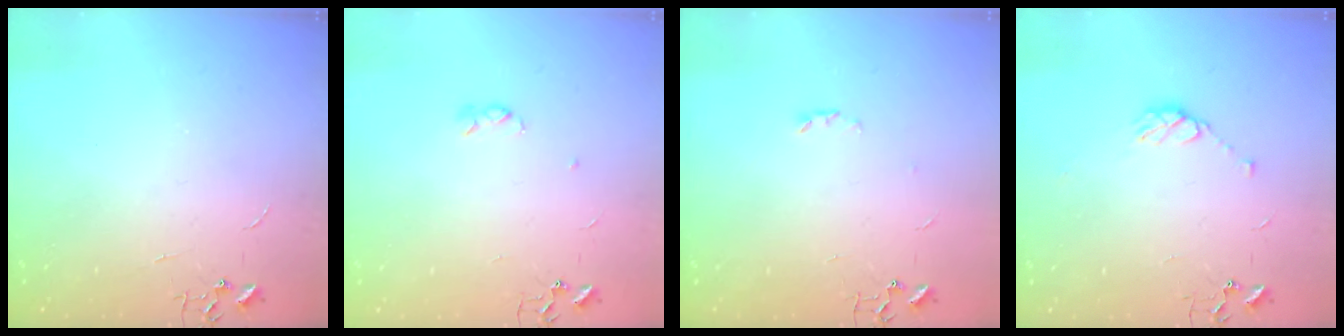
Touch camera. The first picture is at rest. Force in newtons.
{"total": 3.2, "press": 3.1, "slide": 0.6}
{"total": 2.8, "press": 2.7, "slide": 0.5}
{"total": 7.5, "press": 7.4, "slide": 1.0}